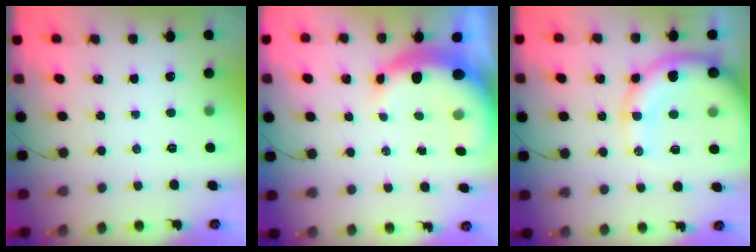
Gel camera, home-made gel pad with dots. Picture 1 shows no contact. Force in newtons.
{"total": 9.5, "press": 9.4, "slide": 1.8}
{"total": 16.1, "press": 15.7, "slide": 3.4}